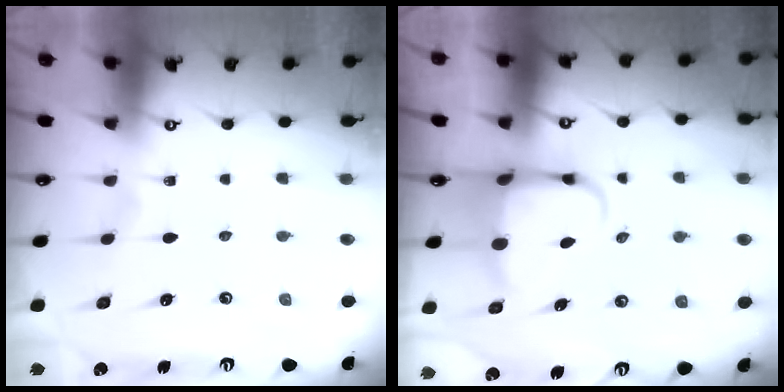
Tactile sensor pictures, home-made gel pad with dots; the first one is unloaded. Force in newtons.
{"total": 5.9, "press": 5.7, "slide": 1.4}